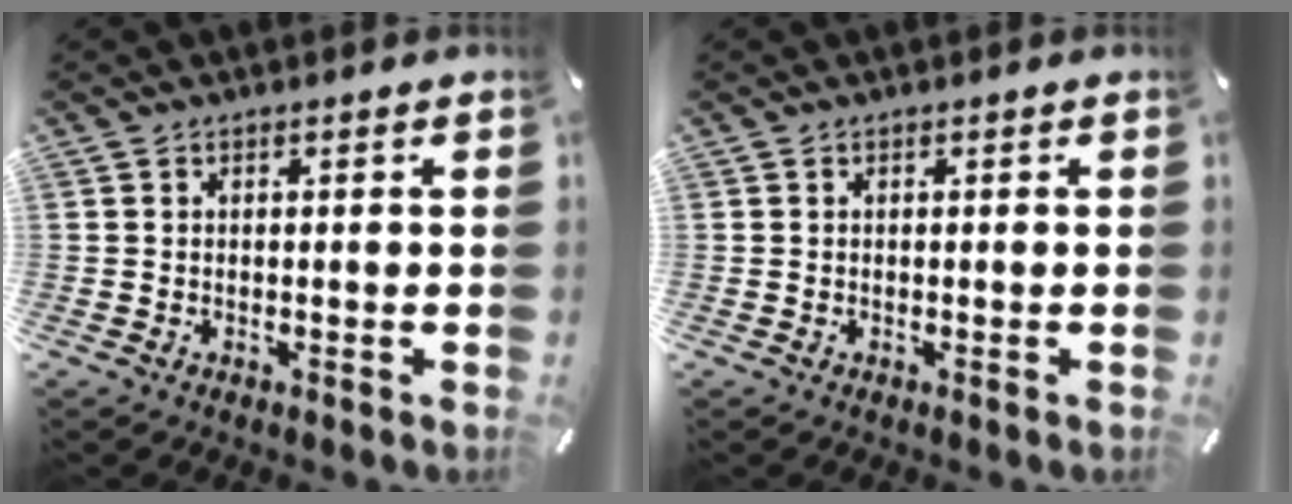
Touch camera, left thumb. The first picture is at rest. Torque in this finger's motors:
{"motor_torque": [-0.19, -0.22, -0.04, 0.09, 0.00]}